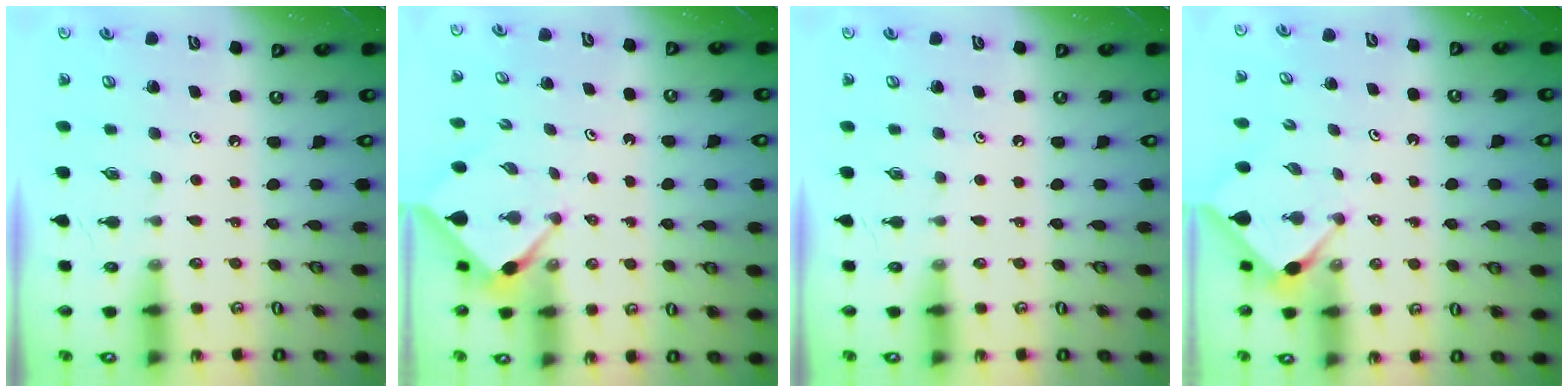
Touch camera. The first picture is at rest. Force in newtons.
{"total": 3.0, "press": 3.0, "slide": 0.4}
{"total": 0.0}
{"total": 2.8, "press": 2.8, "slide": 0.4}